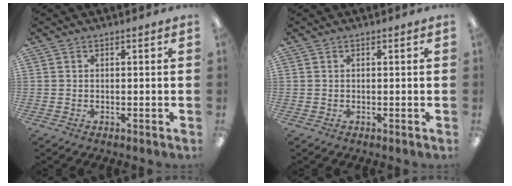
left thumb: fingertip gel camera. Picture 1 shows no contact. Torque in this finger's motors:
{"motor_torque": [0.00, 0.02, 0.04, -0.12, 0.00]}